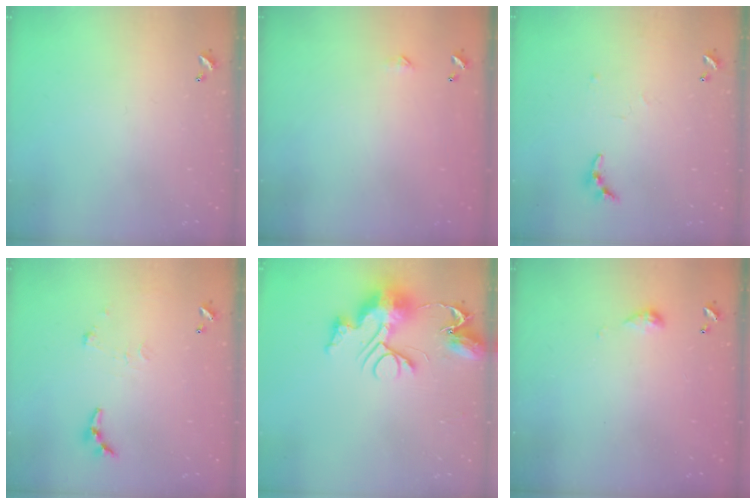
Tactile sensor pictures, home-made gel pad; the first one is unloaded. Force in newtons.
{"total": 2.3, "press": 2.3, "slide": 0.4}
{"total": 7.0, "press": 7.0, "slide": 0.4}
{"total": 6.2, "press": 6.2, "slide": 0.4}
{"total": 12.5, "press": 12.4, "slide": 1.2}
{"total": 4.0, "press": 4.0, "slide": 0.6}